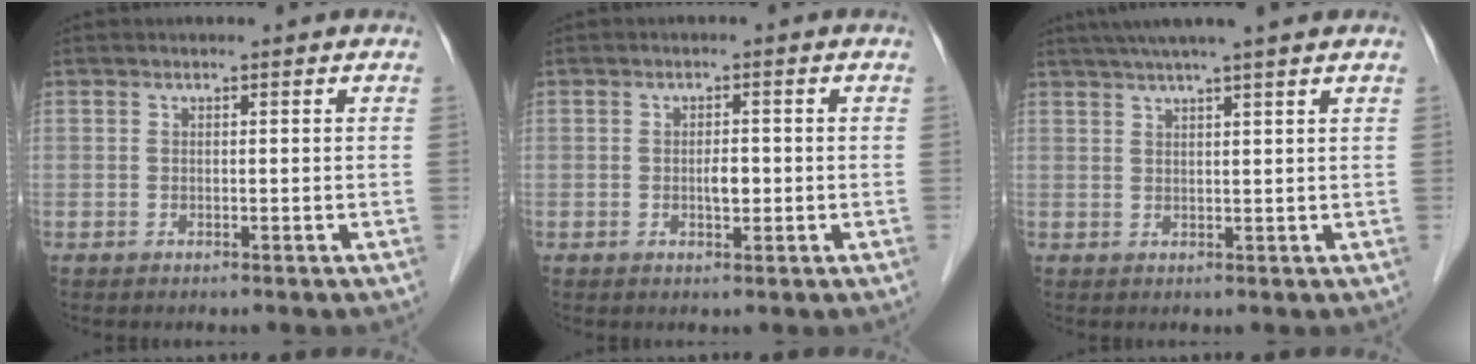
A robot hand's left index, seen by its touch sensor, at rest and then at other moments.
{"total": 2.0, "force": [-0.3, 0.9, 1.8], "torque": [-0.030, 0.001, -0.004]}
{"total": 7.8, "force": [6.3, -1.2, 4.4], "torque": [-0.067, 0.027, 0.087]}